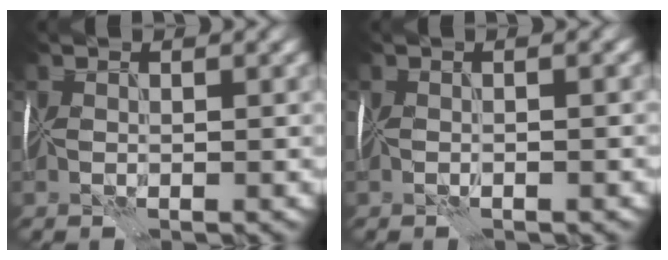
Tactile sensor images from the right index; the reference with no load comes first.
{"total": 2.4, "force": [0.4, 1.0, 2.1], "torque": [-0.004, 0.006, -0.014]}